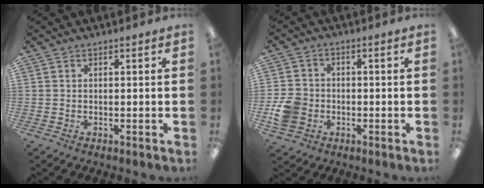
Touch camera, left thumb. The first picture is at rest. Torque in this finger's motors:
{"motor_torque": [-0.24, 0.27, 0.03, -0.03, 0.03]}